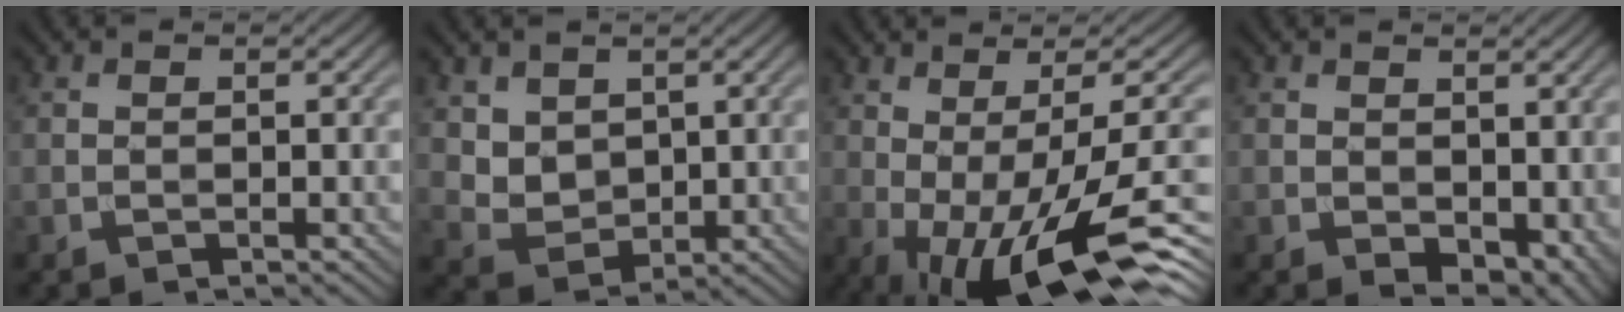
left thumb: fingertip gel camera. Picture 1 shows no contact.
{"total": 4.7, "force": [2.2, 3.6, 2.0], "torque": [-0.066, -0.021, 0.047]}
{"total": 15.3, "force": [-3.5, 4.9, 14.1], "torque": [-0.196, -0.007, -0.032]}
{"total": 4.7, "force": [0.3, 3.1, 3.6], "torque": [-0.063, -0.021, 0.014]}